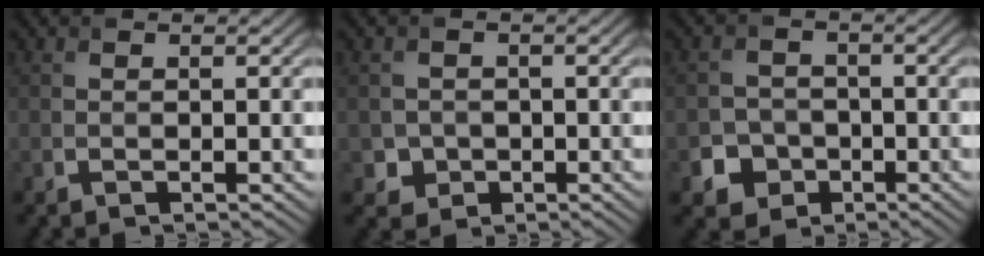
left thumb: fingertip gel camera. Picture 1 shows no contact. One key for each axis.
{"total": 2.4, "fx": -0.6, "fy": 2.2, "fz": 0.5, "tx": -0.011, "ty": -0.006, "tz": -0.012}
{"total": 4.2, "fx": -1.9, "fy": 3.6, "fz": 1.0, "tx": -0.011, "ty": -0.001, "tz": -0.047}